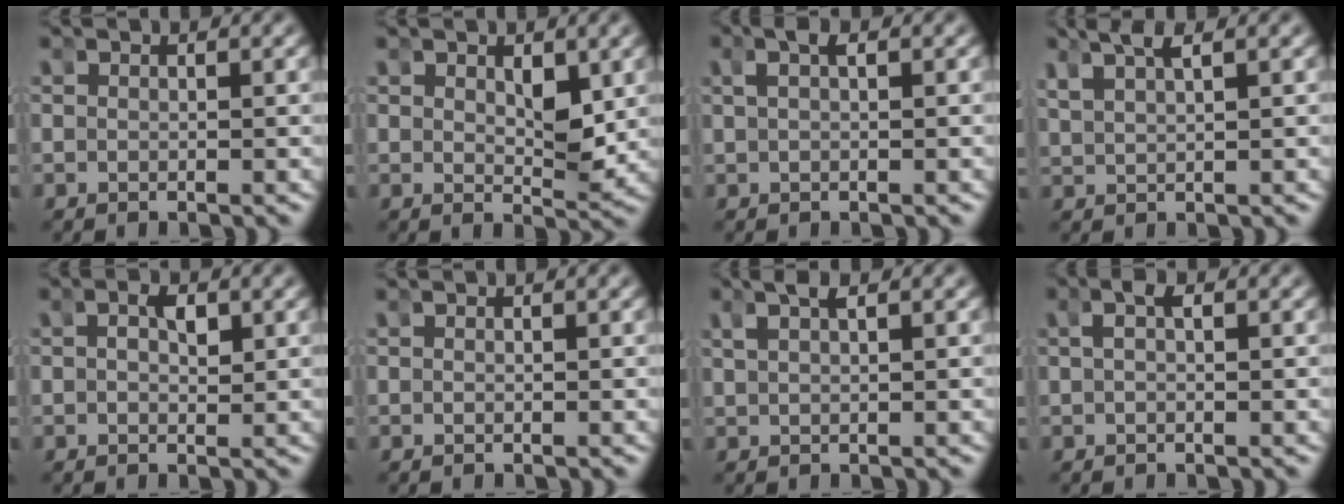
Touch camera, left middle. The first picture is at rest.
{"total": 2.5, "force": [0.7, 0.8, 2.2], "torque": [-0.031, -0.019, 0.021]}
{"total": 1.4, "force": [0.7, -0.4, 1.2], "torque": [-0.015, 0.013, 0.016]}
{"total": 3.7, "force": [2.9, 0.1, 2.2], "torque": [-0.033, 0.012, 0.058]}
{"total": 1.4, "force": [0.2, 0.5, 1.3], "torque": [-0.025, -0.003, 0.008]}
{"total": 0.0}
{"total": 2.2, "force": [1.6, -0.4, 1.5], "torque": [-0.015, 0.013, 0.032]}
{"total": 1.2, "force": [0.4, -0.3, 1.1], "torque": [-0.017, 0.010, 0.008]}